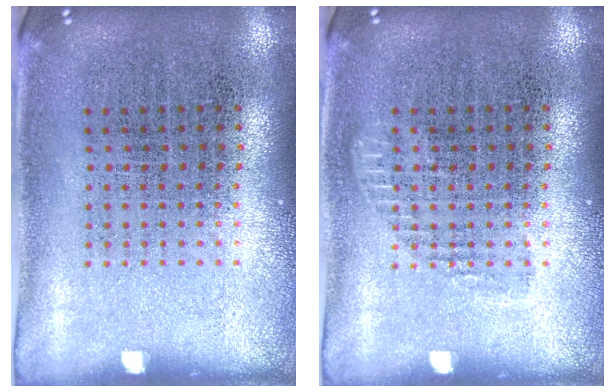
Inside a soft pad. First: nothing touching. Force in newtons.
{"total": 0.8, "press": 0.8, "slide": 0.2}